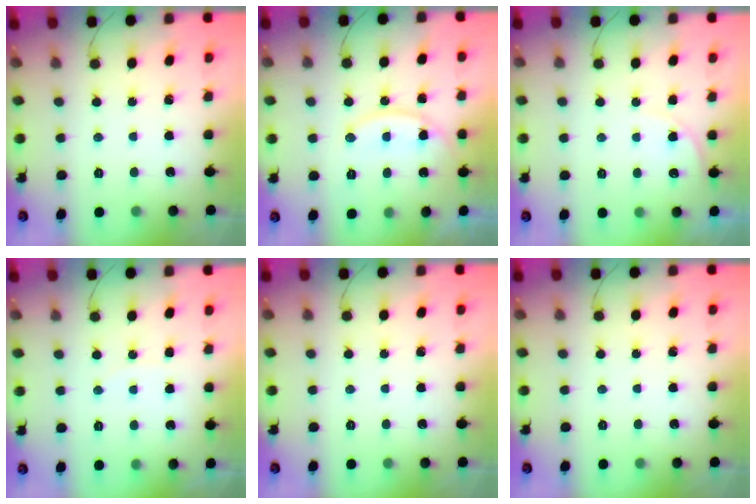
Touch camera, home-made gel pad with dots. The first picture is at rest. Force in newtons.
{"total": 11.4, "press": 11.4, "slide": 0.2}
{"total": 4.8, "press": 4.8, "slide": 0.5}
{"total": 3.7, "press": 3.7, "slide": 0.3}
{"total": 0.0}
{"total": 0.0}